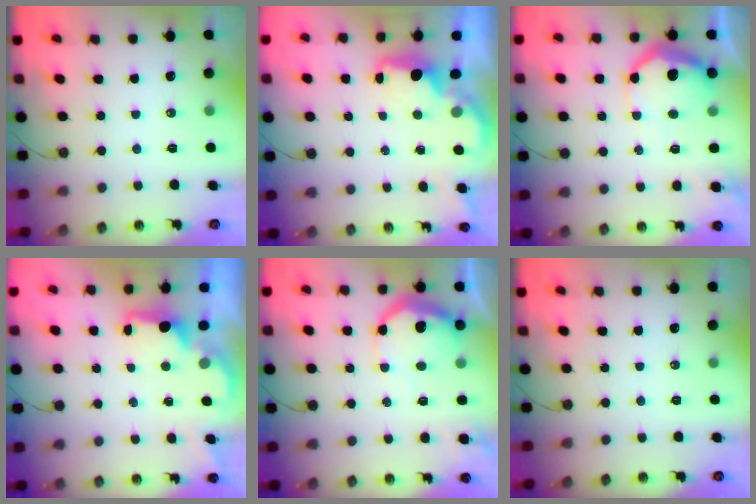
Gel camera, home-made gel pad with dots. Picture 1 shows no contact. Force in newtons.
{"total": 2.0, "press": 2.0, "slide": 0.5}
{"total": 13.0, "press": 13.0, "slide": 0.8}
{"total": 1.9, "press": 1.7, "slide": 0.8}
{"total": 13.0, "press": 13.0, "slide": 0.8}
{"total": 0.0}